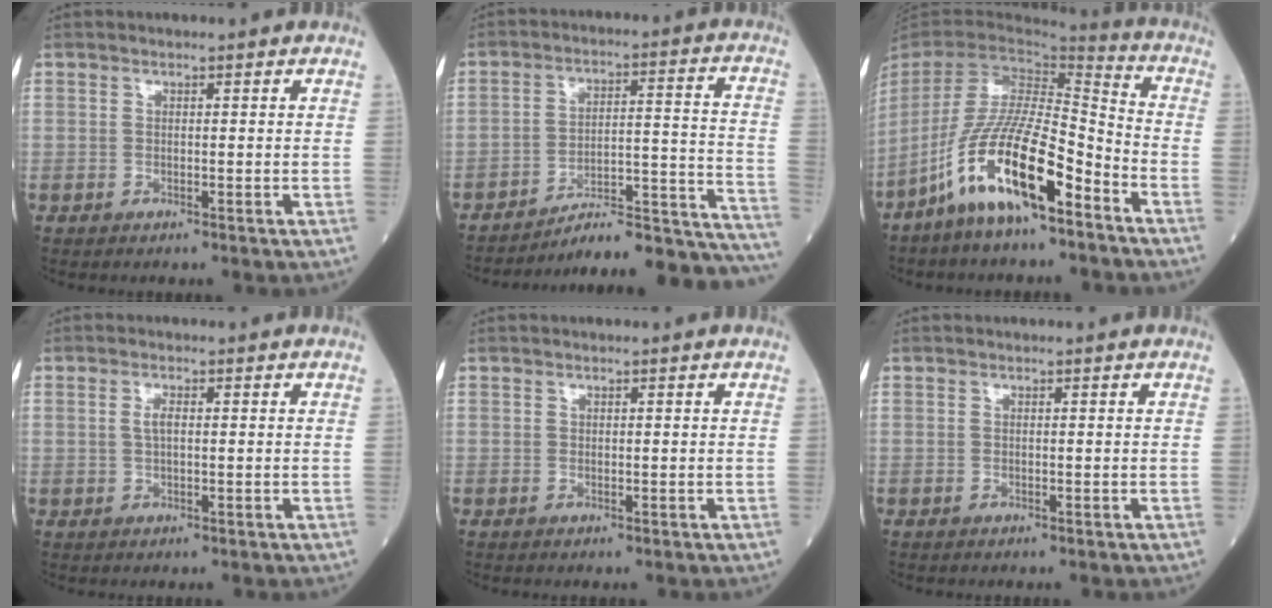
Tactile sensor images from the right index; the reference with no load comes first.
{"total": 21.6, "force": [-20.6, 0.7, 6.3], "torque": [-0.019, 0.034, -0.284]}
{"total": 16.2, "force": [-9.8, 2.9, 12.5], "torque": [-0.249, -0.014, -0.185]}
{"total": 1.9, "force": [0.3, 0.7, 1.8], "torque": [-0.037, 0.003, 0.006]}
{"total": 0.0}
{"total": 0.0}